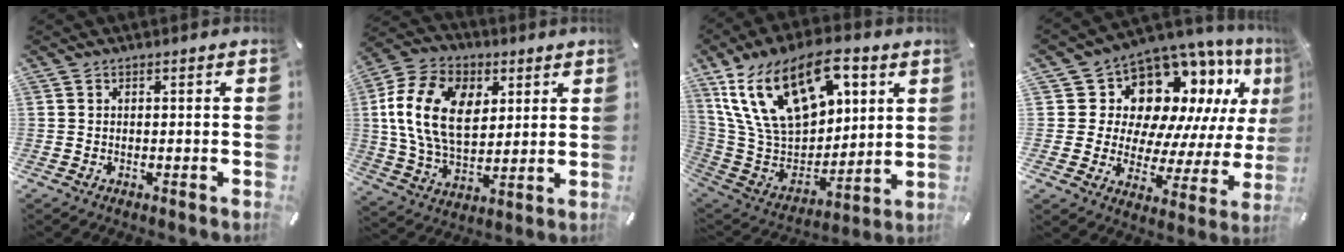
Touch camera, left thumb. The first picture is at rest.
{"total": 17.4, "force": [4.3, 12.2, 11.7], "torque": [-0.237, 0.004, 0.078]}
{"total": 24.2, "force": [11.3, 14.7, 15.6], "torque": [-0.310, -0.049, 0.199]}
{"total": 14.2, "force": [8.2, 10.0, 6.1], "torque": [-0.085, -0.098, 0.145]}